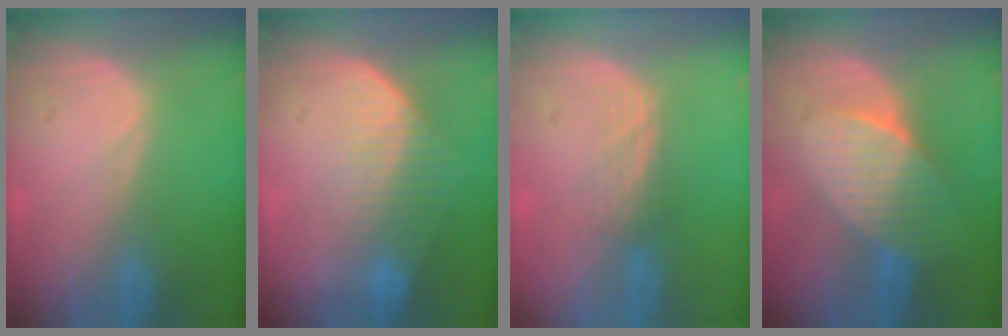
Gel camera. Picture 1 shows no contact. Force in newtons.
{"total": 7.2, "press": 6.1, "slide": 3.8}
{"total": 2.8, "press": 2.5, "slide": 1.2}
{"total": 7.4, "press": 6.7, "slide": 3.2}